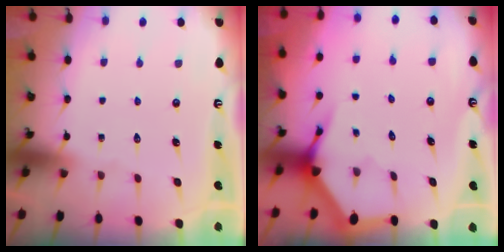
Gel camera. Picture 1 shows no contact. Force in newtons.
{"total": 3.7, "press": 3.7, "slide": 0.5}